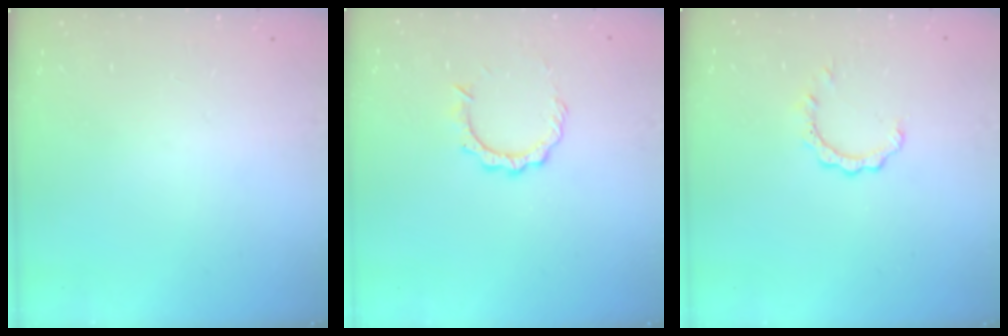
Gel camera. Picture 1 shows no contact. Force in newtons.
{"total": 5.5, "press": 5.5, "slide": 0.3}
{"total": 2.2, "press": 2.2, "slide": 0.1}